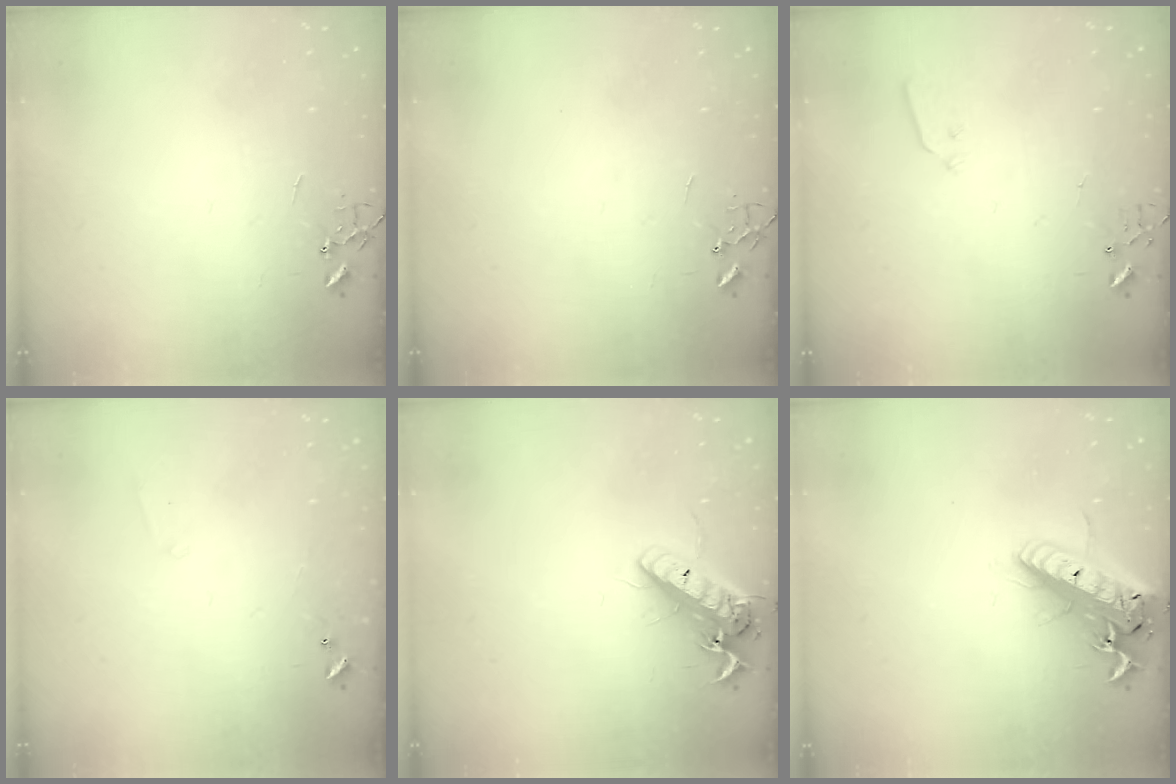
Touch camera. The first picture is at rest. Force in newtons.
{"total": 0.0}
{"total": 3.5, "press": 3.5, "slide": 0.6}
{"total": 5.0, "press": 5.0, "slide": 0.9}
{"total": 15.1, "press": 14.8, "slide": 3.3}
{"total": 20.4, "press": 20.0, "slide": 4.2}